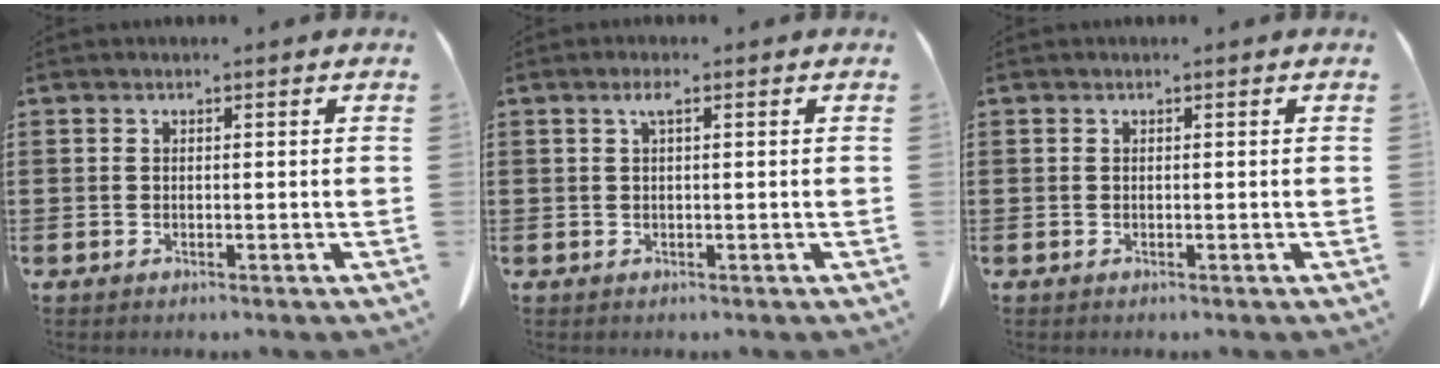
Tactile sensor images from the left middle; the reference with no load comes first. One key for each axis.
{"total": 1.8, "fx": 0.6, "fy": 0.3, "fz": 1.6, "tx": -0.034, "ty": 0.004, "tz": 0.010}
{"total": 0.0}